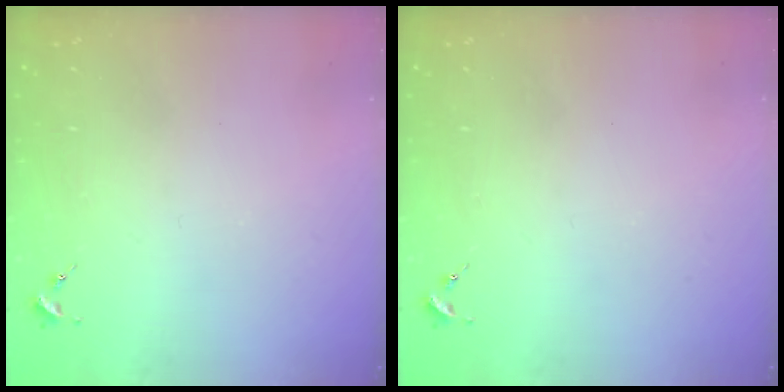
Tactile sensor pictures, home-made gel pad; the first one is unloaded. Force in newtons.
{"total": 0.0}